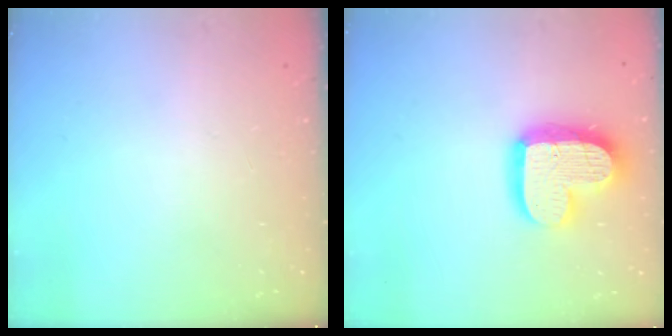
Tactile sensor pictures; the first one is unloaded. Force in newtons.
{"total": 17.0, "press": 16.9, "slide": 1.4}